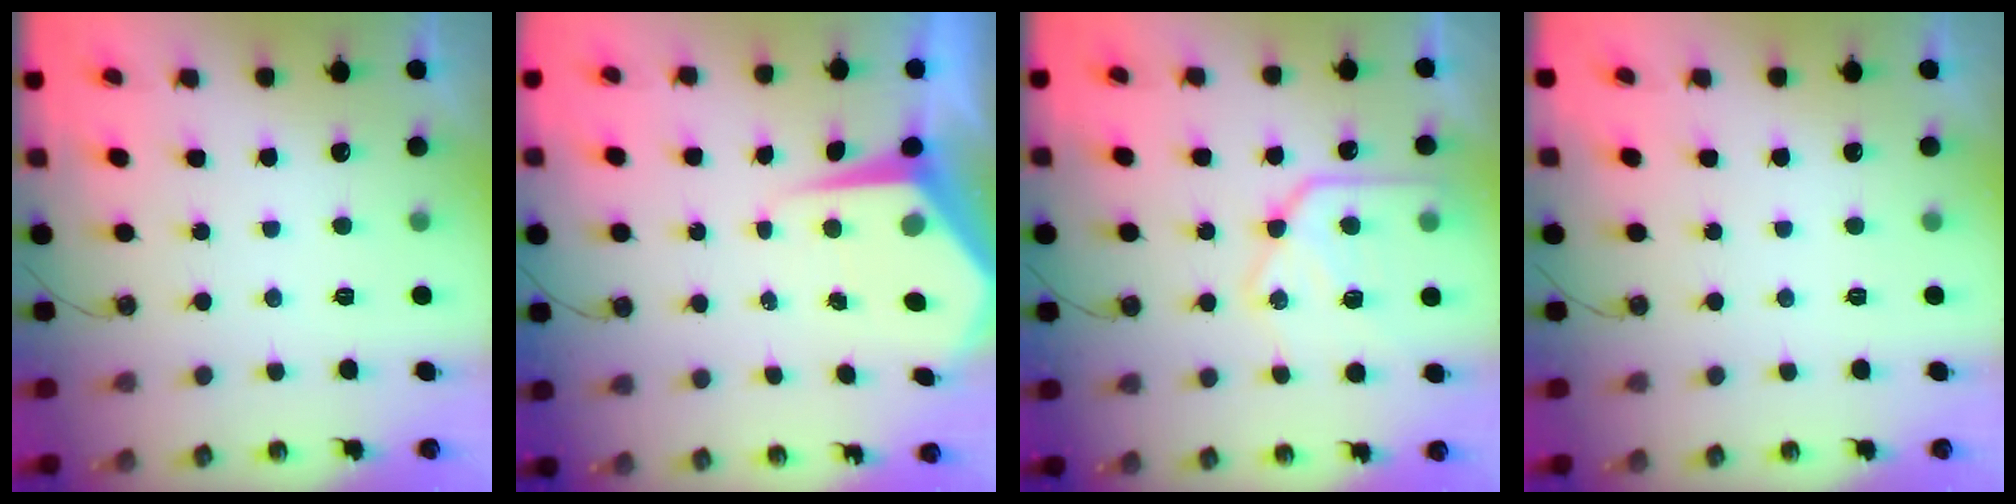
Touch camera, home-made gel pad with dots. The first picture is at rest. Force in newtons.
{"total": 7.5, "press": 7.5, "slide": 0.6}
{"total": 18.0, "press": 17.9, "slide": 1.9}
{"total": 0.0}